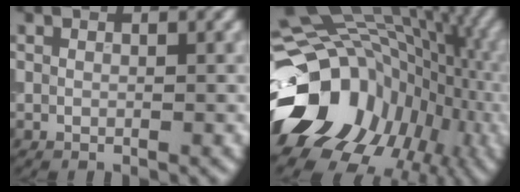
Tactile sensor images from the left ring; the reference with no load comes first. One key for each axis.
{"total": 18.9, "fx": -3.8, "fy": 15.1, "fz": 10.8, "tx": -0.177, "ty": -0.018, "tz": -0.037}